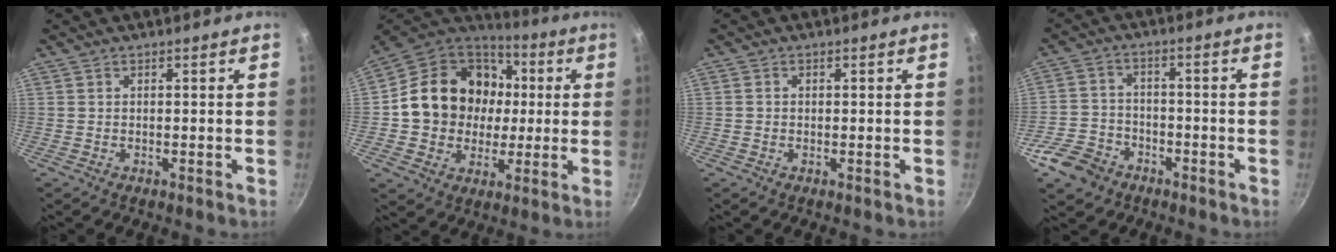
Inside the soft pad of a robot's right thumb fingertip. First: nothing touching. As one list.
[{"total": 20.4, "force": [1.7, 17.6, 10.2], "torque": [-0.157, 0.032, 0.031]}, {"total": 0.7, "force": [-0.1, 0.6, 0.2], "torque": [-0.003, 0.003, -0.002]}, {"total": 8.7, "force": [-4.9, 6.3, 3.3], "torque": [-0.056, 0.038, -0.093]}]